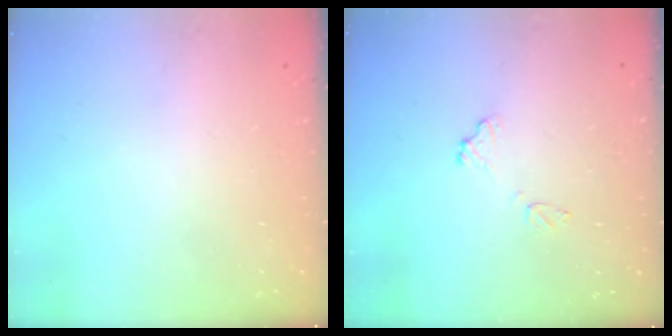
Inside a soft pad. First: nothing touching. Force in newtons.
{"total": 8.4, "press": 8.4, "slide": 0.5}